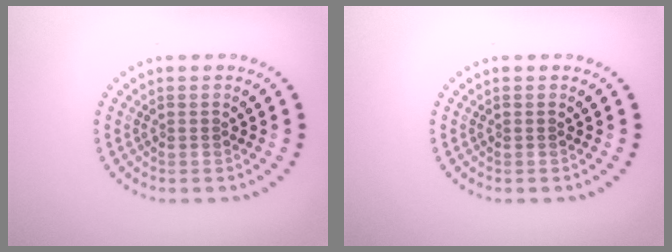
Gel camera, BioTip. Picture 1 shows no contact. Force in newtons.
{"total": 0.0}